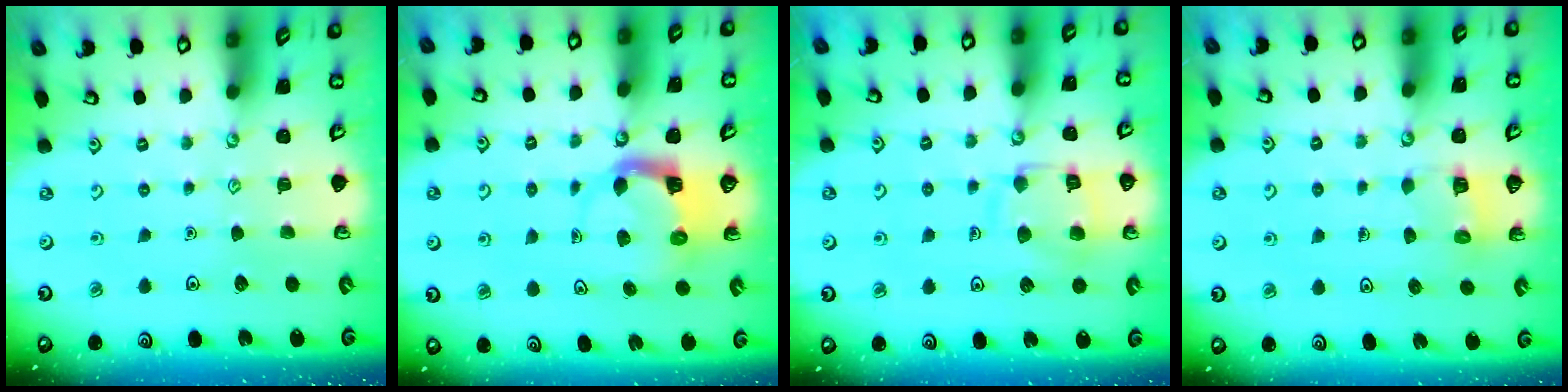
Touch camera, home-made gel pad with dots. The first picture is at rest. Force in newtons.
{"total": 3.8, "press": 3.8, "slide": 0.6}
{"total": 11.8, "press": 11.7, "slide": 1.1}
{"total": 3.8, "press": 3.8, "slide": 0.2}